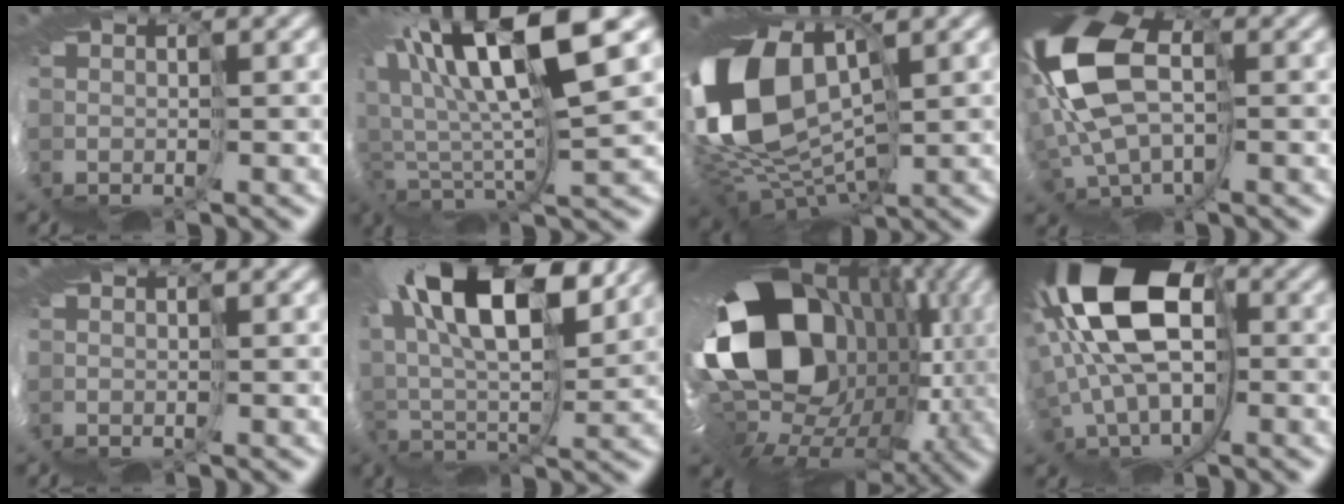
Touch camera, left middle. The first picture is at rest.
{"total": 13.0, "force": [8.5, 1.7, 9.7], "torque": [-0.199, 0.024, 0.149]}
{"total": 11.7, "force": [2.6, 7.3, 8.7], "torque": [-0.207, -0.012, 0.044]}
{"total": 11.2, "force": [3.2, 6.2, 8.8], "torque": [-0.213, 0.001, 0.044]}
{"total": 0.0}
{"total": 14.2, "force": [8.8, 5.0, 10.0], "torque": [-0.181, 0.054, 0.123]}
{"total": 18.4, "force": [3.8, 14.3, 11.0], "torque": [-0.177, -0.018, 0.010]}
{"total": 13.1, "force": [3.7, 7.8, 9.8], "torque": [-0.176, 0.012, 0.046]}